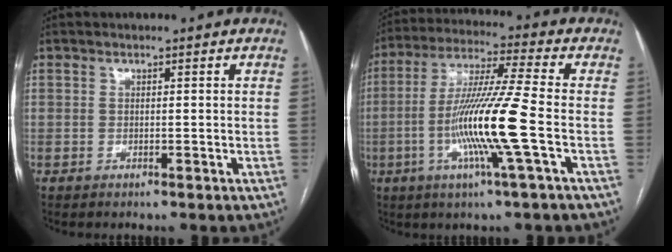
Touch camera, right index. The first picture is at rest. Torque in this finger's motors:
{"motor_torque": [2.14, 0.00, 0.52, 0.21]}